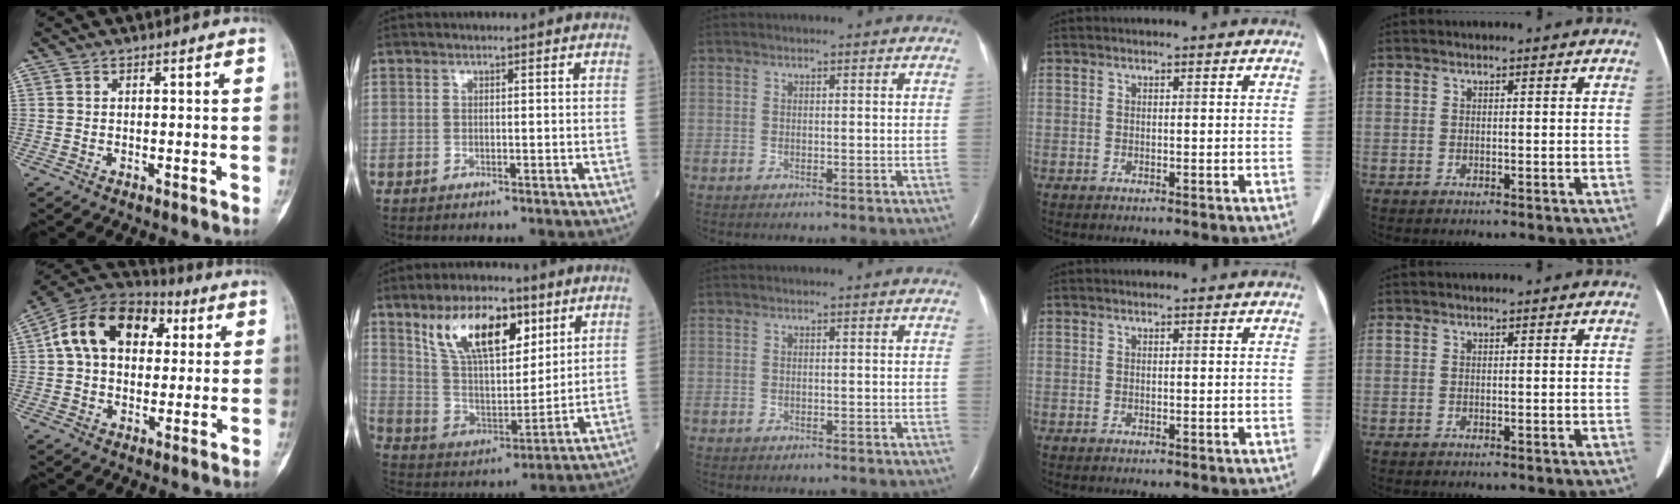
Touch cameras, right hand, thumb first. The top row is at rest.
{"thumb": {"total": 16.9, "force": [4.0, 11.9, 11.4], "torque": [-0.166, 0.022, 0.056]}, "index": {"total": 14.9, "force": [8.3, 6.1, 10.8], "torque": [-0.199, 0.016, 0.159]}, "middle": {"total": 1.0, "force": [-0.8, 0.4, 0.4], "torque": [-0.009, -0.001, -0.007]}}